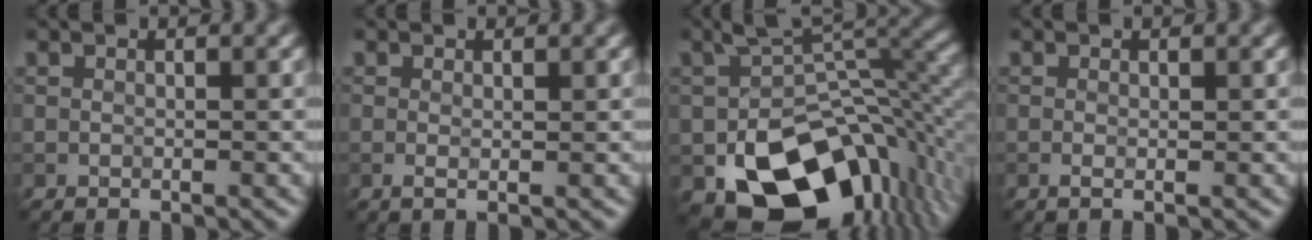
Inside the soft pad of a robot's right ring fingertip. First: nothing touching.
{"total": 0.8, "force": [0.1, 0.0, 0.8], "torque": [-0.009, -0.001, 0.002]}
{"total": 14.0, "force": [-6.3, 8.9, 8.8], "torque": [-0.138, -0.028, -0.082]}
{"total": 0.6, "force": [-0.2, -0.1, 0.5], "torque": [-0.007, 0.000, -0.002]}